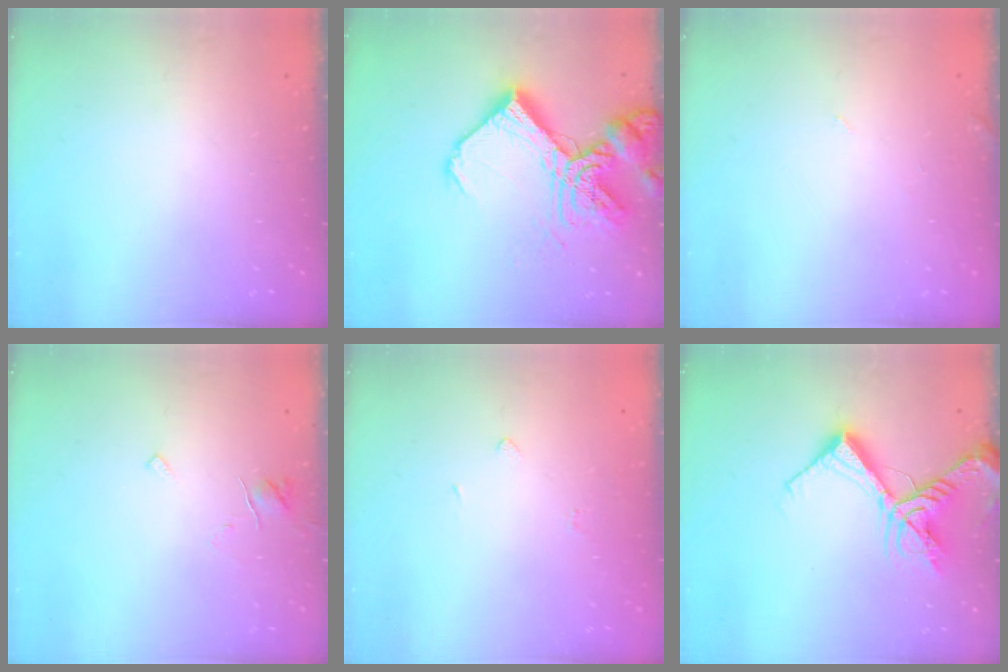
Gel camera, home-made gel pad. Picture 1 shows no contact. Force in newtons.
{"total": 20.9, "press": 20.8, "slide": 2.3}
{"total": 1.5, "press": 1.5, "slide": 0.1}
{"total": 3.6, "press": 3.6, "slide": 0.3}
{"total": 1.9, "press": 1.8, "slide": 0.6}
{"total": 15.4, "press": 15.3, "slide": 1.8}